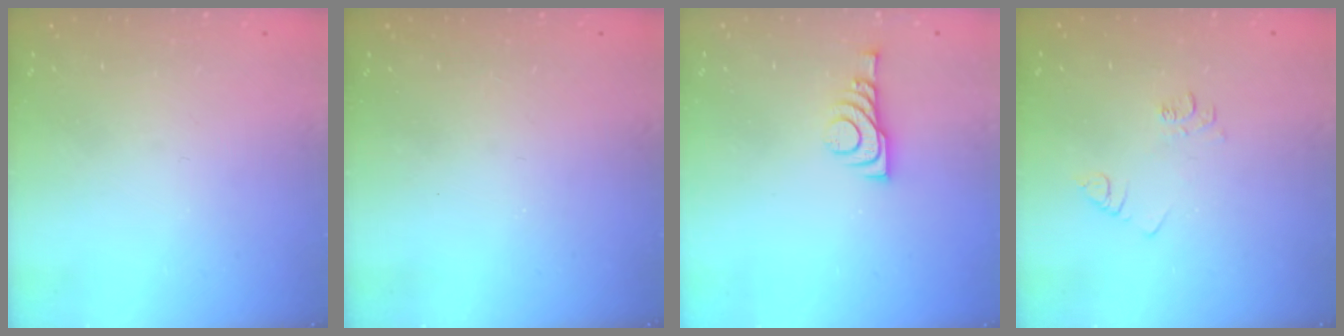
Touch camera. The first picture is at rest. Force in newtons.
{"total": 1.6, "press": 1.6, "slide": 0.2}
{"total": 6.7, "press": 6.7, "slide": 0.7}
{"total": 3.6, "press": 3.6, "slide": 0.5}